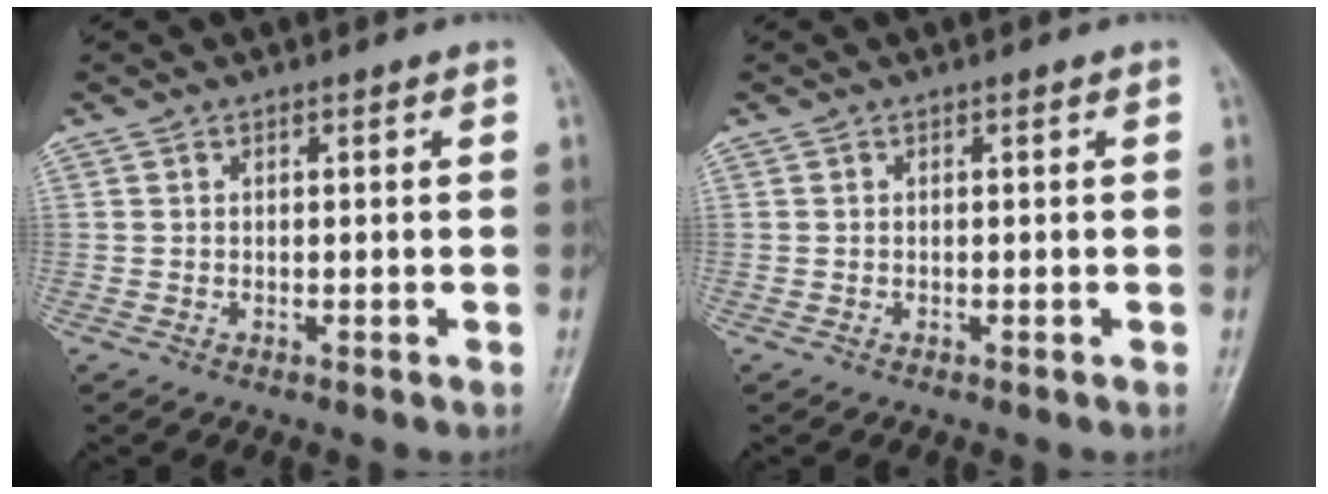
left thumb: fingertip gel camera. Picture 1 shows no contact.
{"total": 0.0}